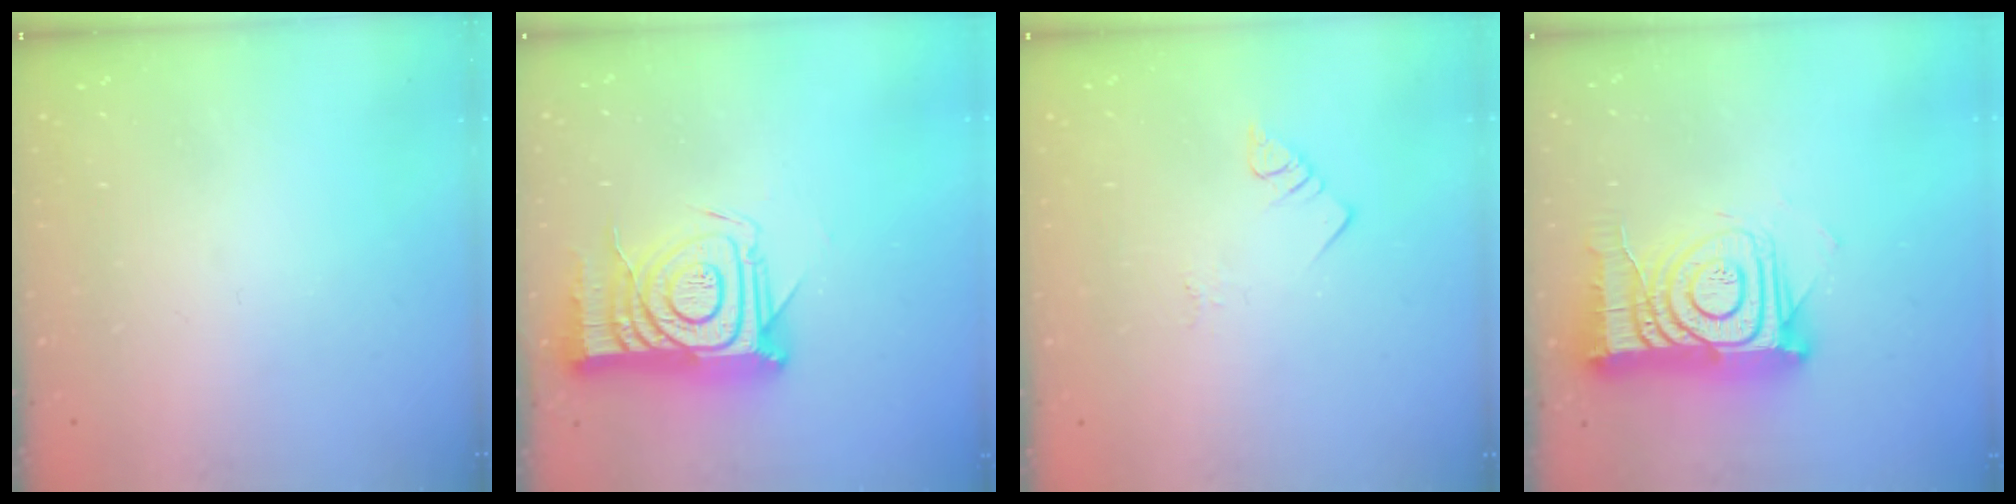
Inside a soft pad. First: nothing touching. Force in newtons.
{"total": 16.2, "press": 16.2, "slide": 1.1}
{"total": 2.8, "press": 2.8, "slide": 0.4}
{"total": 17.6, "press": 17.5, "slide": 1.5}